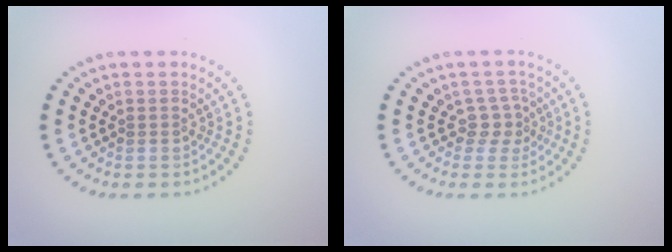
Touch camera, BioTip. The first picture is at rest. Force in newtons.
{"total": 1.9, "press": 1.3, "slide": 1.3}